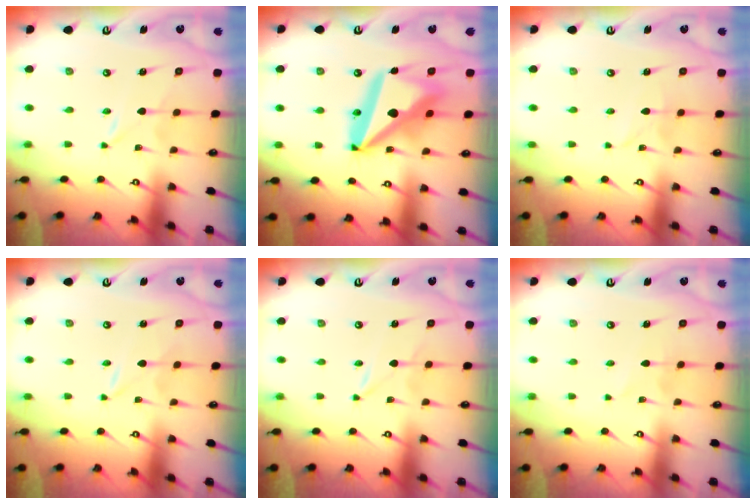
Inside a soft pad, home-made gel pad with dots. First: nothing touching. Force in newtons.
{"total": 20.0, "press": 19.9, "slide": 2.5}
{"total": 2.2, "press": 2.2, "slide": 0.2}
{"total": 0.0}
{"total": 0.6, "press": 0.5, "slide": 0.1}
{"total": 2.7, "press": 2.7, "slide": 0.2}